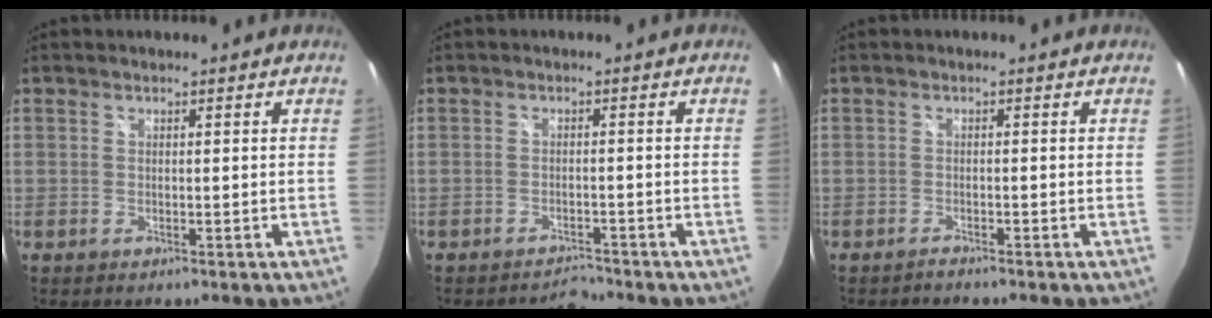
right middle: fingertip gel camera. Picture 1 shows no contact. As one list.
[{"total": 2.3, "force": [-2.3, 0.2, -0.2], "torque": [0.002, 0.000, -0.040]}, {"total": 0.9, "force": [-0.9, -0.1, 0.1], "torque": [-0.002, -0.003, -0.016]}]